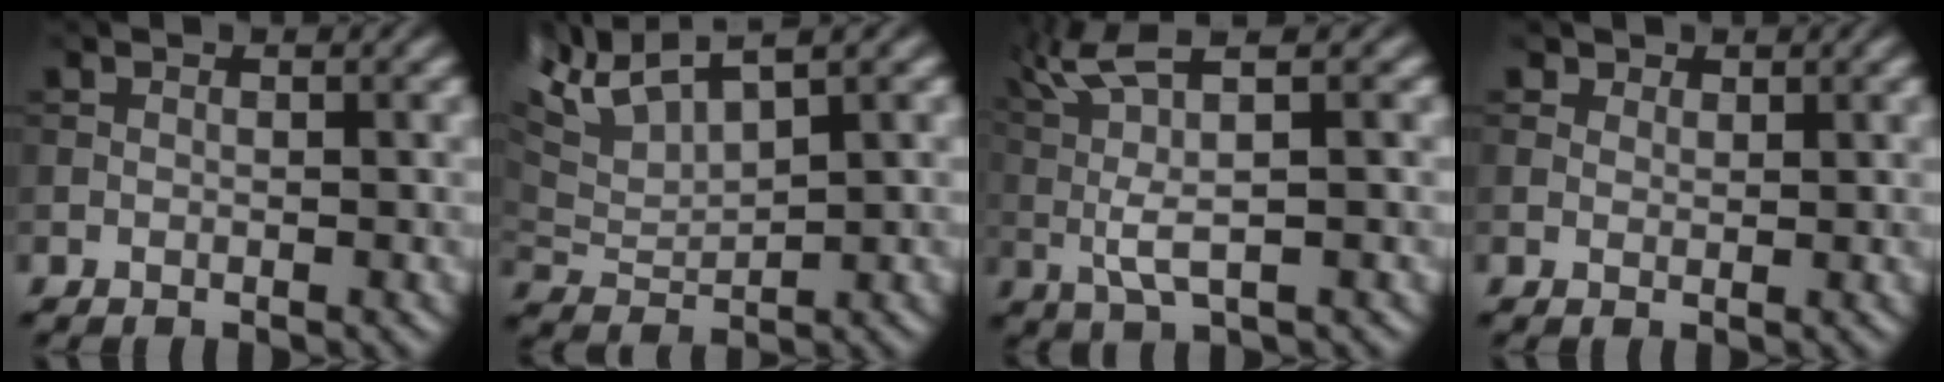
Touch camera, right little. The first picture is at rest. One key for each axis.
{"total": 4.4, "fx": 3.0, "fy": 1.0, "fz": 3.1, "tx": -0.085, "ty": 0.022, "tz": 0.072}
{"total": 5.1, "fx": 1.9, "fy": 0.6, "fz": 4.7, "tx": -0.116, "ty": 0.018, "tz": 0.058}
{"total": 0.8, "fx": 0.5, "fy": 0.1, "fz": -0.5, "tx": -0.003, "ty": 0.000, "tz": 0.030}